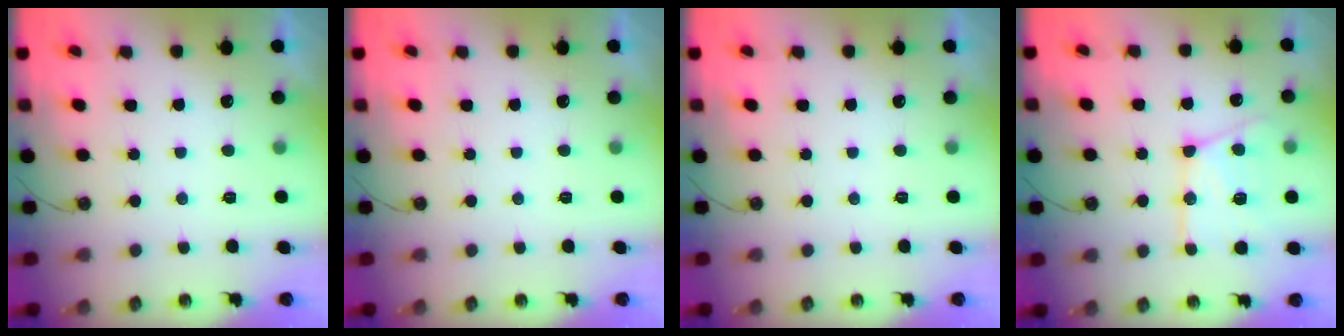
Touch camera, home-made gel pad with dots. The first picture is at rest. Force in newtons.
{"total": 0.0}
{"total": 0.0}
{"total": 16.7, "press": 16.5, "slide": 2.0}